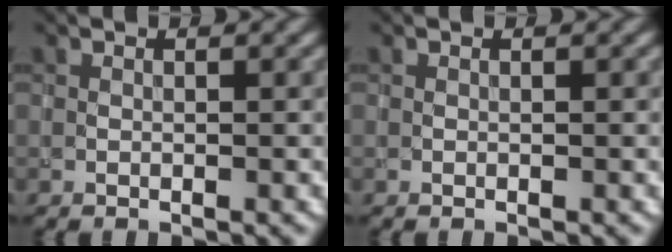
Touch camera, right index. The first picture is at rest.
{"total": 0.0}